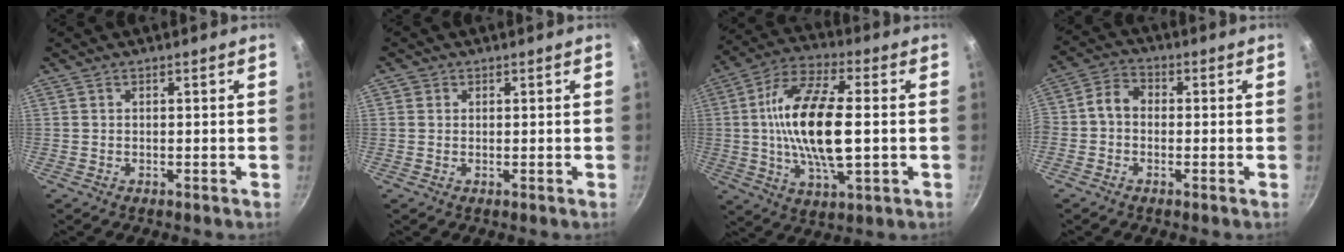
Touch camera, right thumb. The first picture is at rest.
{"total": 0.5, "force": [0.2, 0.5, 0.1], "torque": [-0.001, 0.002, 0.000]}
{"total": 18.4, "force": [0.0, 7.5, 16.8], "torque": [-0.317, 0.013, -0.009]}
{"total": 4.8, "force": [-0.6, 3.7, 3.0], "torque": [-0.050, 0.021, -0.030]}